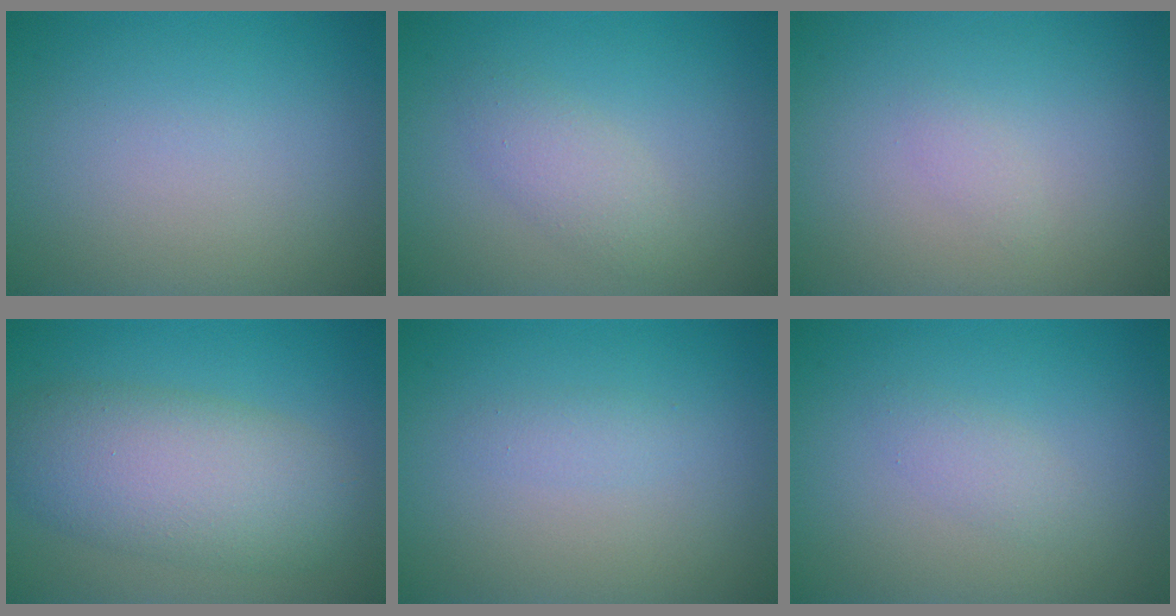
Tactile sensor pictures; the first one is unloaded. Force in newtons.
{"total": 2.1, "press": 2.1, "slide": 0.1}
{"total": 0.6, "press": 0.6, "slide": 0.1}
{"total": 7.3, "press": 7.3, "slide": 0.5}
{"total": 0.9, "press": 0.9, "slide": 0.0}
{"total": 1.3, "press": 1.3, "slide": 0.1}